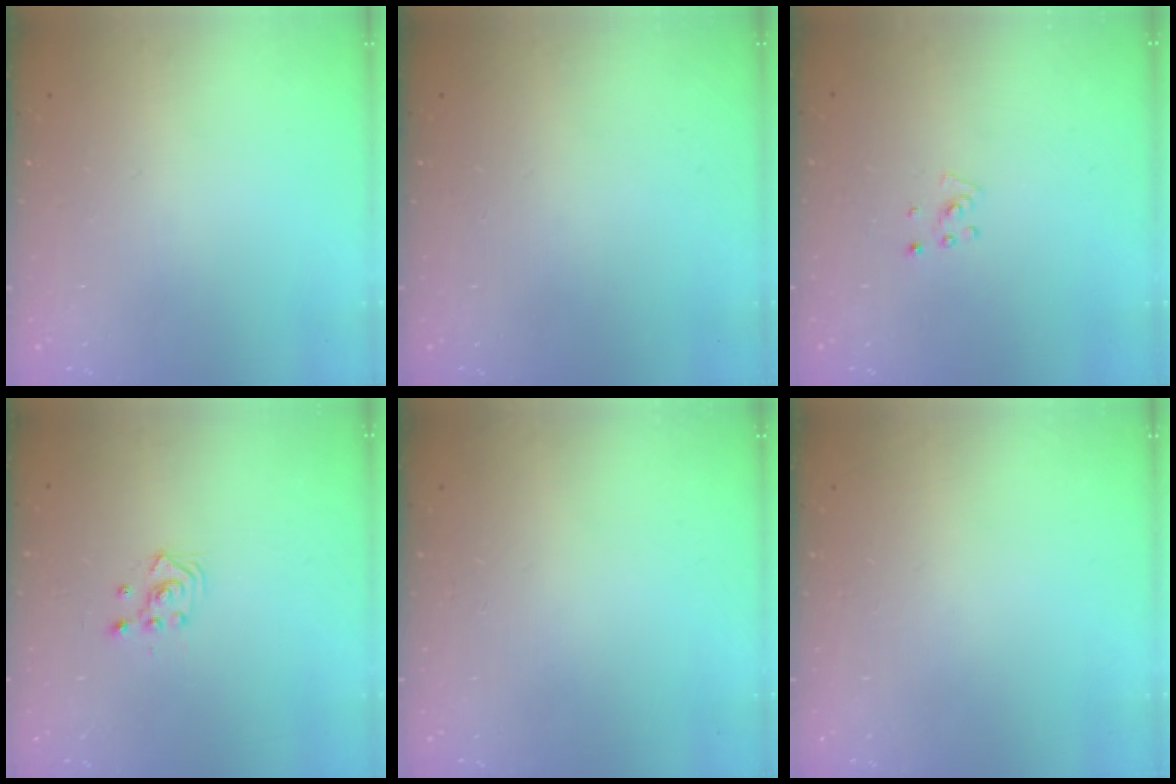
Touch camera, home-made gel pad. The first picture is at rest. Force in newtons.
{"total": 0.0}
{"total": 3.7, "press": 3.7, "slide": 0.4}
{"total": 2.5, "press": 2.5, "slide": 0.3}
{"total": 0.0}
{"total": 0.0}